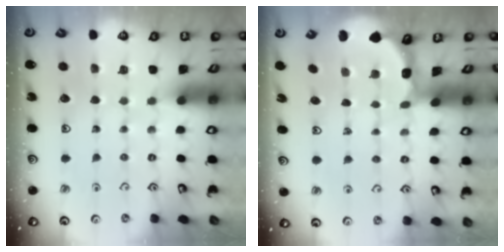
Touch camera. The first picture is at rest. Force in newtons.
{"total": 2.1, "press": 2.1, "slide": 0.2}